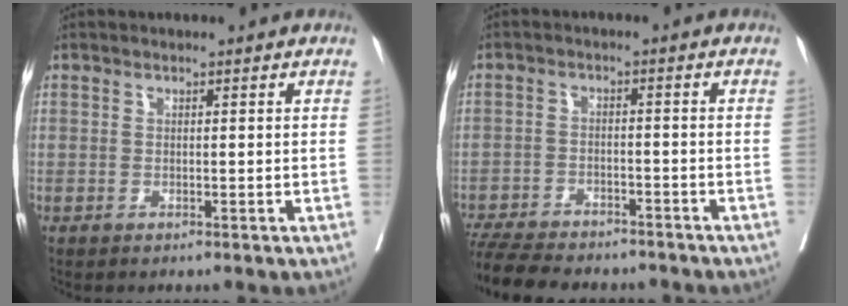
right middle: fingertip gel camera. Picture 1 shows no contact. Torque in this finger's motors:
{"motor_torque": [0.94, -1.20, 0.28, 0.15]}